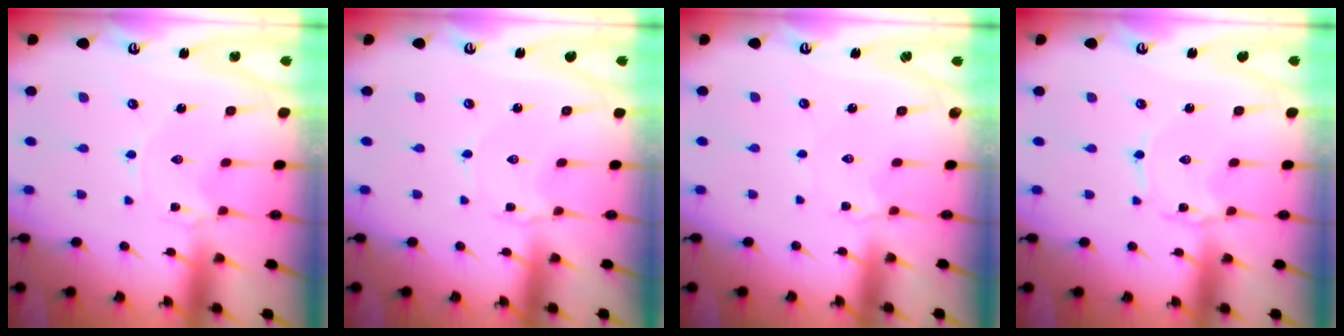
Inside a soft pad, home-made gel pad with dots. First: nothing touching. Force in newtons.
{"total": 2.0, "press": 2.0, "slide": 0.4}
{"total": 2.2, "press": 2.2, "slide": 0.3}
{"total": 1.2, "press": 1.2, "slide": 0.1}